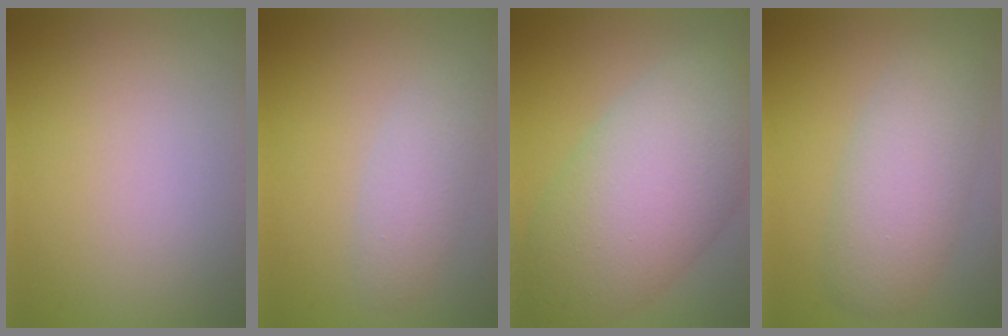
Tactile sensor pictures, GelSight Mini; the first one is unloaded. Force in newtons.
{"total": 2.4, "press": 2.4, "slide": 0.1}
{"total": 11.3, "press": 11.3, "slide": 0.4}
{"total": 5.2, "press": 5.2, "slide": 0.0}